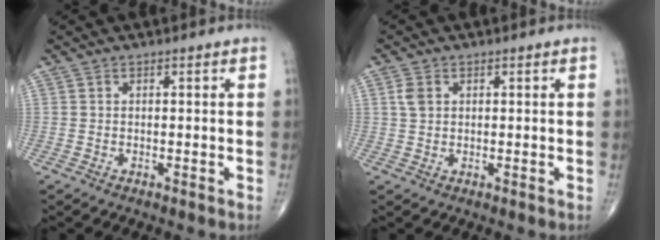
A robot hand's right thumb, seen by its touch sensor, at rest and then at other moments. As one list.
[{"total": 2.5, "force": [0.8, 1.8, 1.5], "torque": [-0.029, 0.004, 0.017]}]